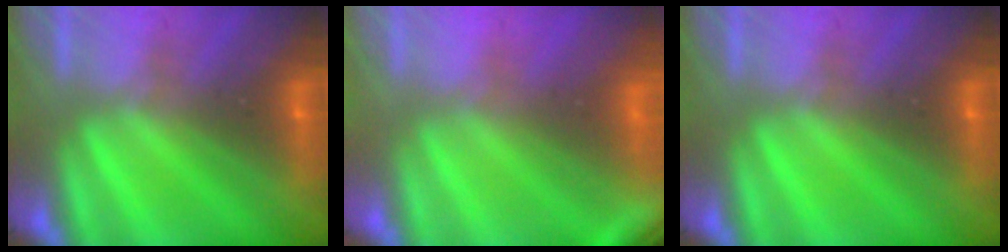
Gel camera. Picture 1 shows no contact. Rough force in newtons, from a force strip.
{"total": 2.9}
{"total": 0.0}